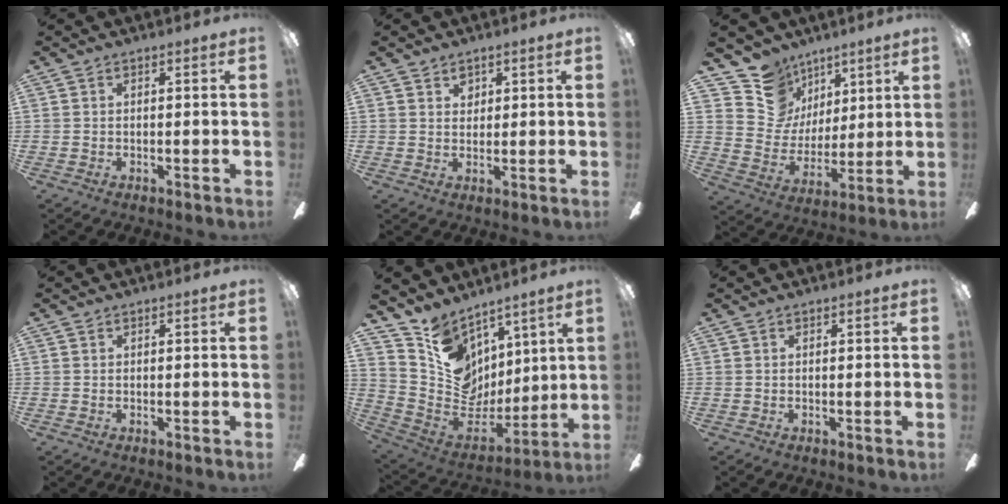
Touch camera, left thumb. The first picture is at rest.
{"total": 2.5, "force": [1.7, 1.8, 0.4], "torque": [0.014, -0.008, 0.027]}
{"total": 12.7, "force": [7.8, 9.9, 1.9], "torque": [-0.053, -0.061, 0.158]}
{"total": 0.0}
{"total": 12.6, "force": [6.7, 9.7, 4.3], "torque": [-0.075, -0.053, 0.138]}
{"total": 0.0}